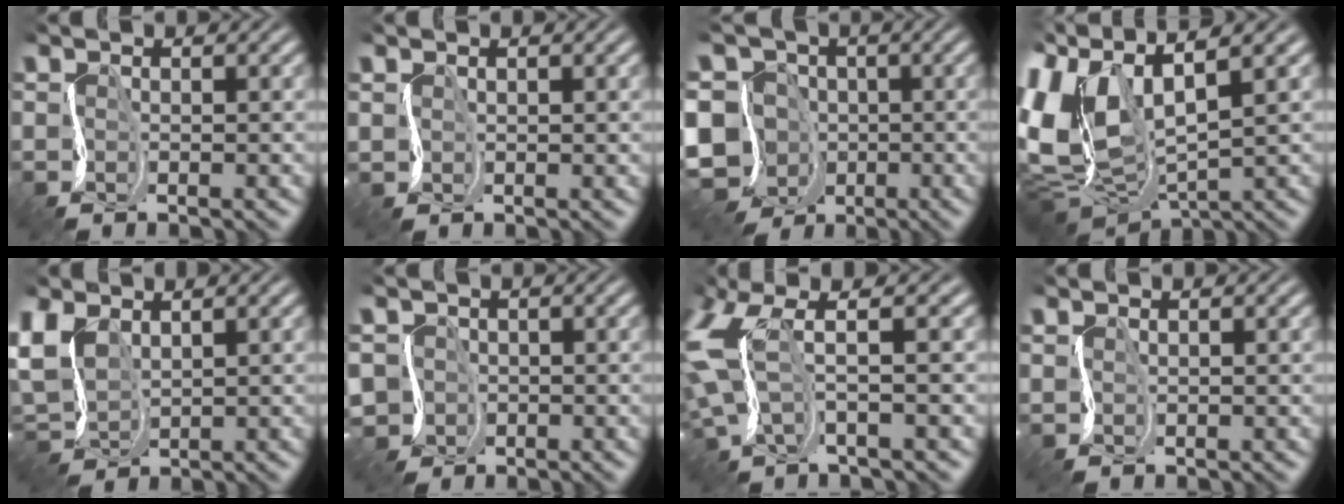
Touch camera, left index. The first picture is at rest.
{"total": 0.6, "force": [0.5, 0.4, 0.2], "torque": [-0.004, -0.004, 0.014]}
{"total": 13.0, "force": [-5.7, 10.4, 5.3], "torque": [-0.103, -0.016, -0.123]}
{"total": 10.8, "force": [3.1, 6.1, 8.3], "torque": [-0.209, -0.007, 0.062]}
{"total": 3.7, "force": [0.6, 2.5, 2.7], "torque": [-0.069, -0.001, 0.011]}
{"total": 3.9, "force": [-1.7, 3.4, 0.9], "torque": [-0.012, -0.008, -0.035]}
{"total": 6.4, "force": [2.0, 2.2, 5.7], "torque": [-0.145, 0.001, 0.028]}
{"total": 0.6, "force": [-0.1, -0.3, -0.4], "torque": [0.008, -0.006, -0.004]}